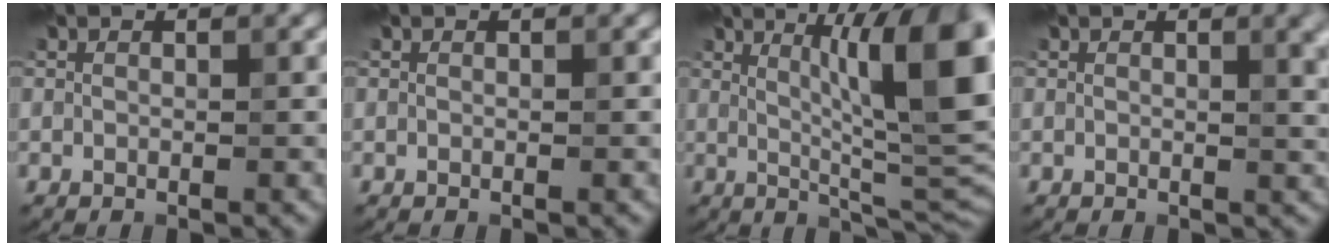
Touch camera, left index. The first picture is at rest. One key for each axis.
{"total": 0.0}
{"total": 11.7, "fx": 3.0, "fy": 2.5, "fz": 11.1, "tx": -0.139, "ty": 0.007, "tz": 0.052}
{"total": 3.5, "fx": 1.3, "fy": 1.2, "fz": 3.1, "tx": -0.039, "ty": 0.002, "tz": 0.020}